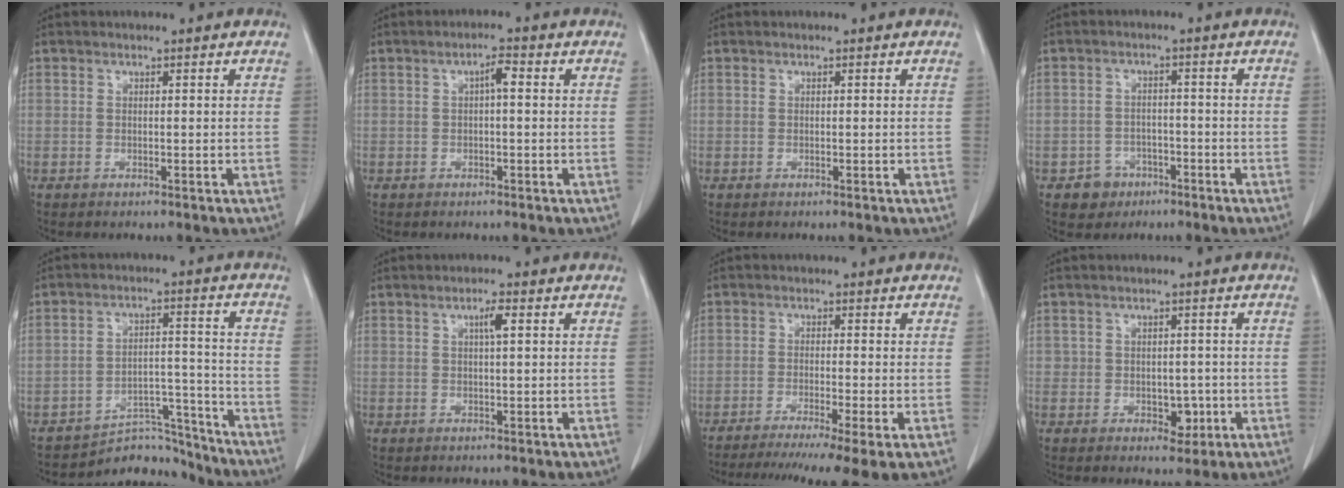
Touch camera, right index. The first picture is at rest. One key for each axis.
{"total": 2.4, "fx": 0.4, "fy": 0.5, "fz": 2.3, "tx": -0.037, "ty": 0.008, "tz": 0.006}
{"total": 0.0}
{"total": 4.1, "fx": -2.2, "fy": 3.4, "fz": 0.3, "tx": 0.004, "ty": 0.015, "tz": -0.031}
{"total": 9.2, "fx": -8.8, "fy": 2.7, "fz": -0.7, "tx": 0.027, "ty": 0.057, "tz": -0.135}
{"total": 2.3, "fx": 0.8, "fy": 0.2, "fz": 2.2, "tx": -0.036, "ty": 0.002, "tz": 0.012}
{"total": 11.8, "fx": -8.6, "fy": 0.0, "fz": 8.1, "tx": -0.108, "ty": -0.022, "tz": -0.135}
{"total": 3.5, "fx": -0.7, "fy": 2.7, "fz": 2.2, "tx": -0.020, "ty": 0.005, "tz": -0.002}